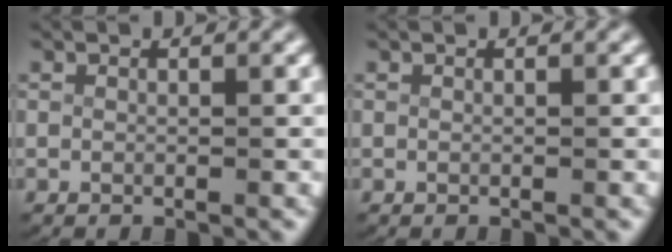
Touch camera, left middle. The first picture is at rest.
{"total": 0.0}